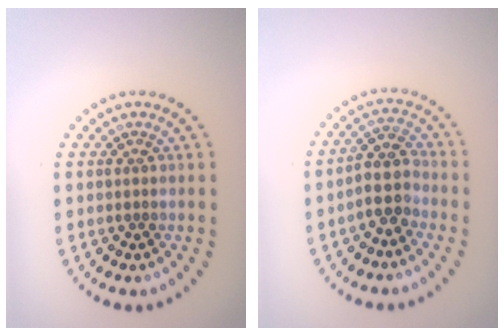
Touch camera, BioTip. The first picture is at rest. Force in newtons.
{"total": 3.0, "press": 2.6, "slide": 1.6}